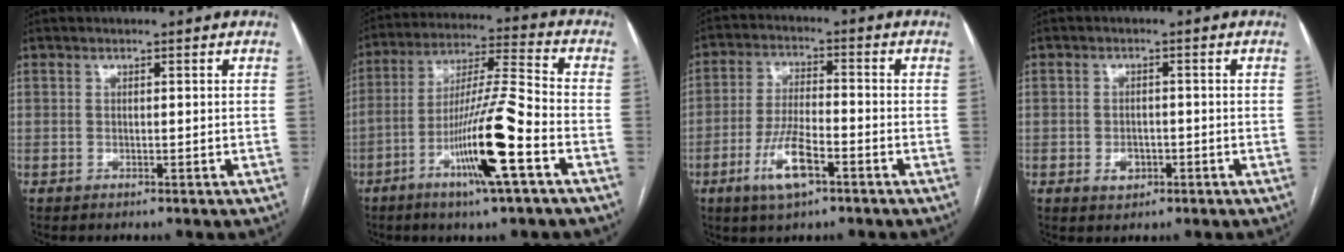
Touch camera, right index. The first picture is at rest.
{"total": 14.5, "force": [-6.1, -0.2, 13.2], "torque": [-0.250, -0.006, -0.111]}
{"total": 8.4, "force": [-4.2, 2.3, 6.9], "torque": [-0.143, -0.003, -0.075]}
{"total": 2.7, "force": [-1.0, 2.0, 1.4], "torque": [-0.017, 0.004, -0.009]}